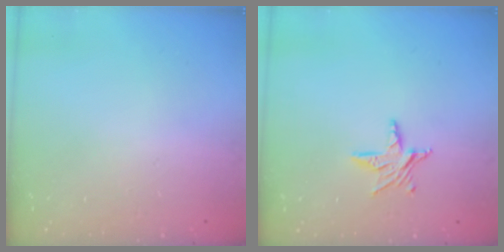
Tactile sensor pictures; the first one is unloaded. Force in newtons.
{"total": 6.7, "press": 6.7, "slide": 0.1}